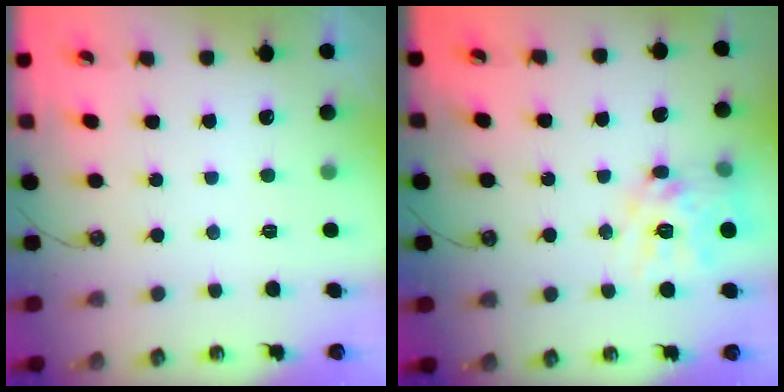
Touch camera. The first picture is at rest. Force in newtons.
{"total": 13.8, "press": 13.7, "slide": 1.2}